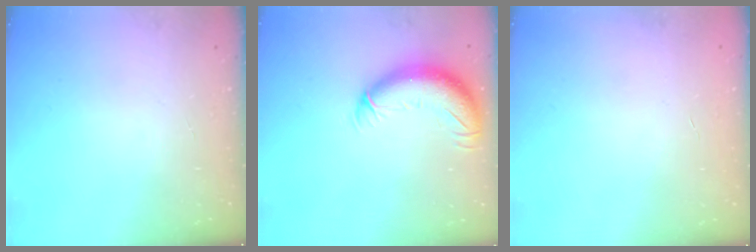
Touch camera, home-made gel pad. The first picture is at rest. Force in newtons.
{"total": 12.4, "press": 12.1, "slide": 2.9}
{"total": 0.5, "press": 0.5, "slide": 0.1}